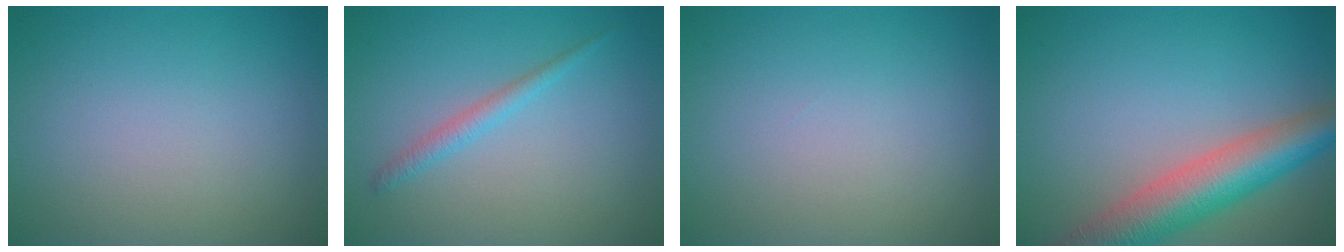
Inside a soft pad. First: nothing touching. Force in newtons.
{"total": 1.6, "press": 1.6, "slide": 0.2}
{"total": 0.0}
{"total": 7.6, "press": 7.6, "slide": 0.4}